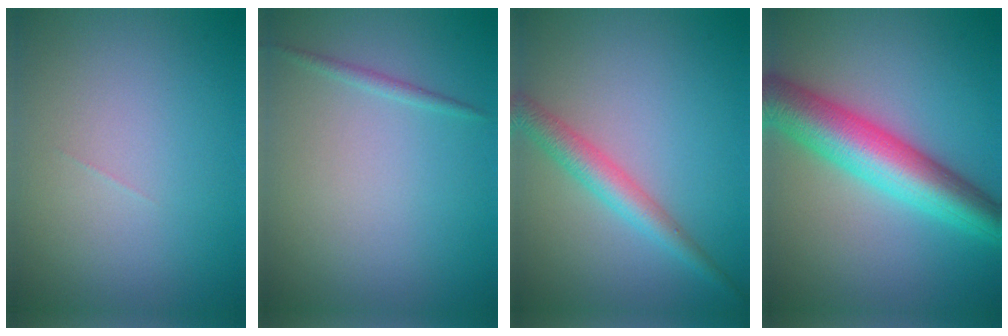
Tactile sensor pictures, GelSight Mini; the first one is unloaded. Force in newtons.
{"total": 0.8, "press": 0.8, "slide": 0.1}
{"total": 3.1, "press": 3.1, "slide": 0.1}
{"total": 8.4, "press": 8.4, "slide": 0.2}